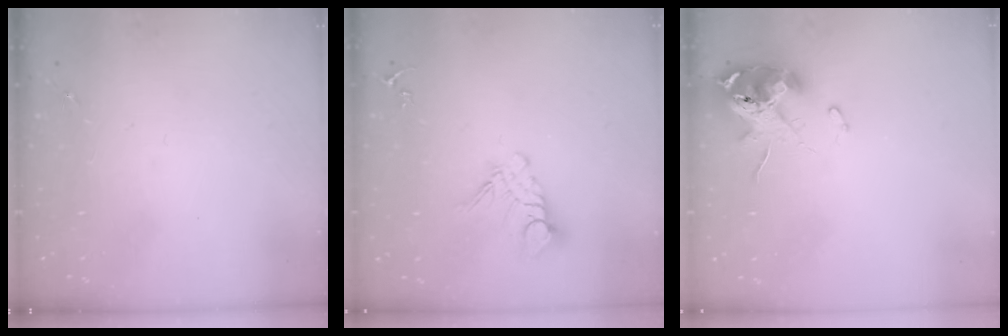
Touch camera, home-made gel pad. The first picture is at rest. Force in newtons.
{"total": 10.6, "press": 10.5, "slide": 0.7}
{"total": 11.2, "press": 11.2, "slide": 1.3}